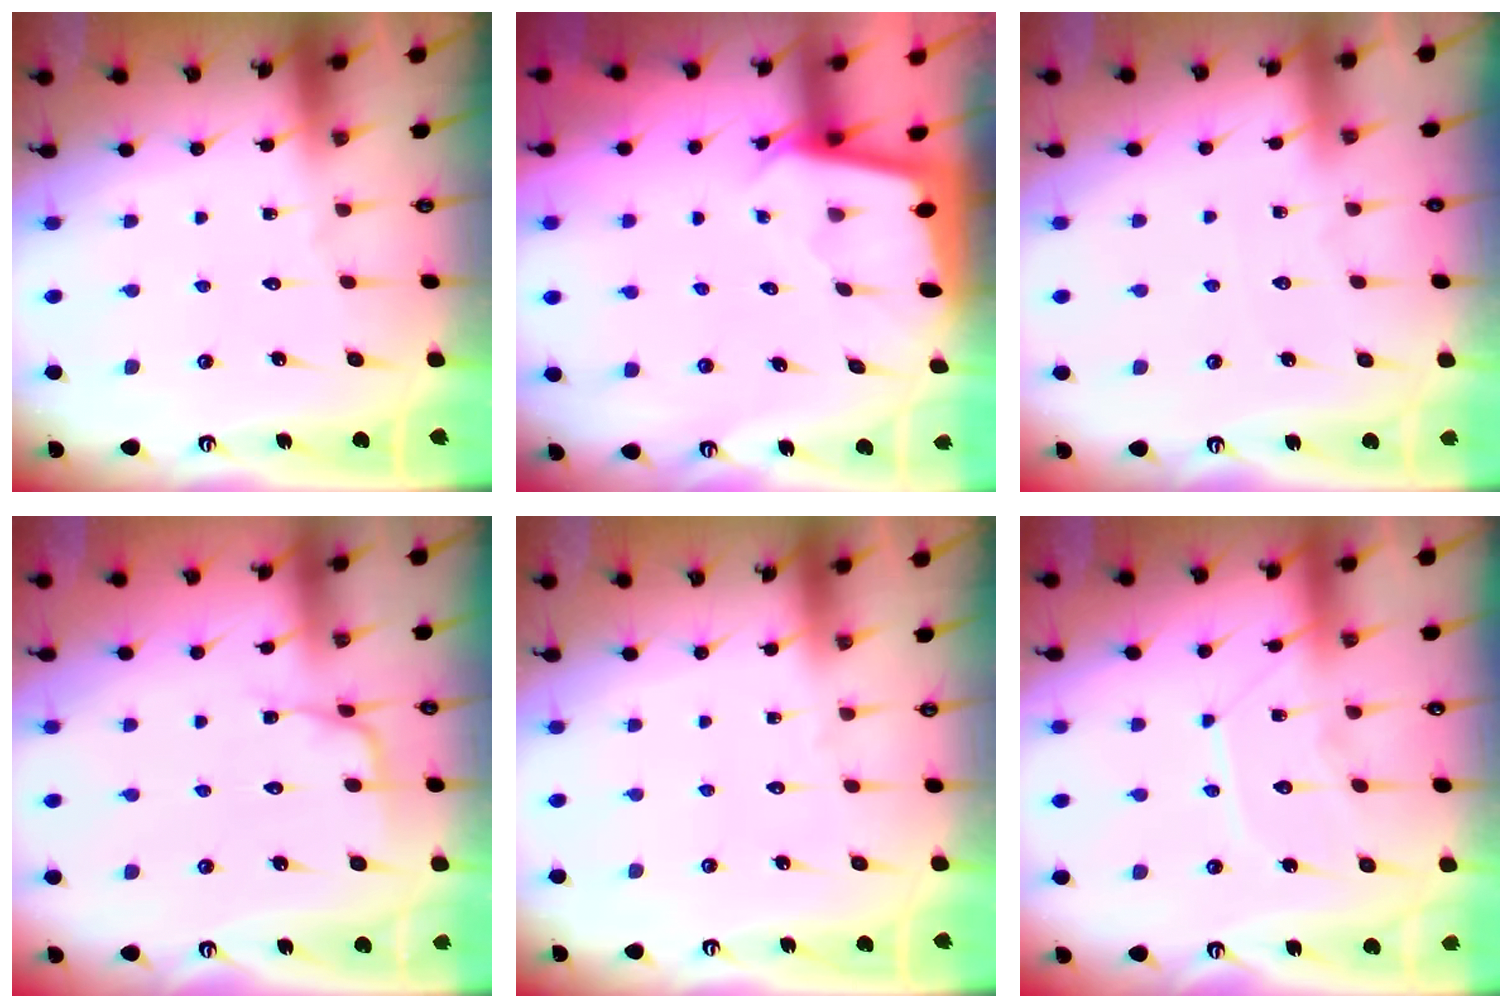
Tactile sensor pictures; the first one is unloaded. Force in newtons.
{"total": 1.8, "press": 1.8, "slide": 0.1}
{"total": 2.0, "press": 2.0, "slide": 0.3}
{"total": 2.8, "press": 2.8, "slide": 0.4}
{"total": 0.0}
{"total": 8.7, "press": 8.7, "slide": 0.5}